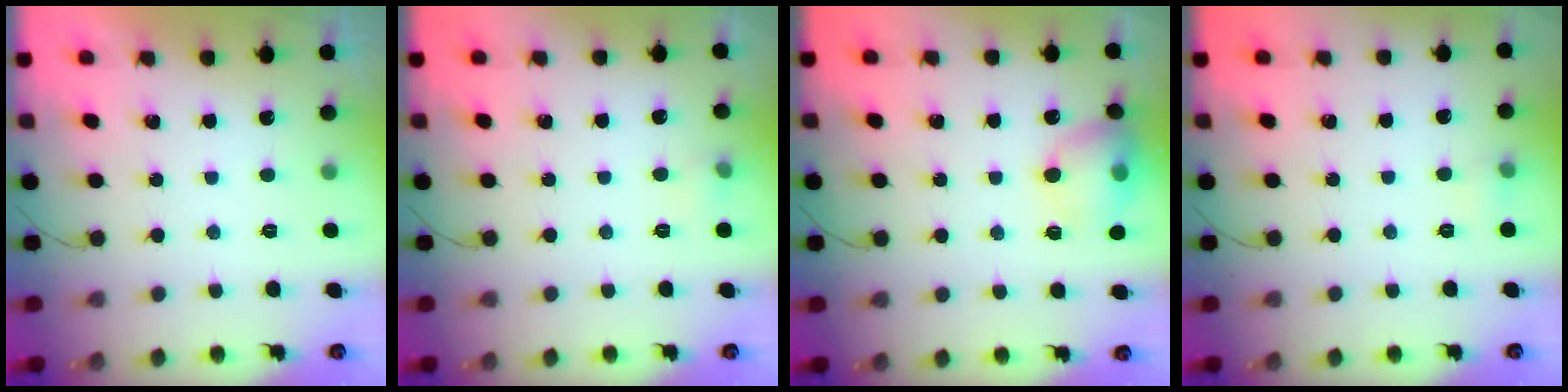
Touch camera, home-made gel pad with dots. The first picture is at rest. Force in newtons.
{"total": 4.3, "press": 4.0, "slide": 1.5}
{"total": 11.9, "press": 11.7, "slide": 1.9}
{"total": 4.3, "press": 4.0, "slide": 1.5}